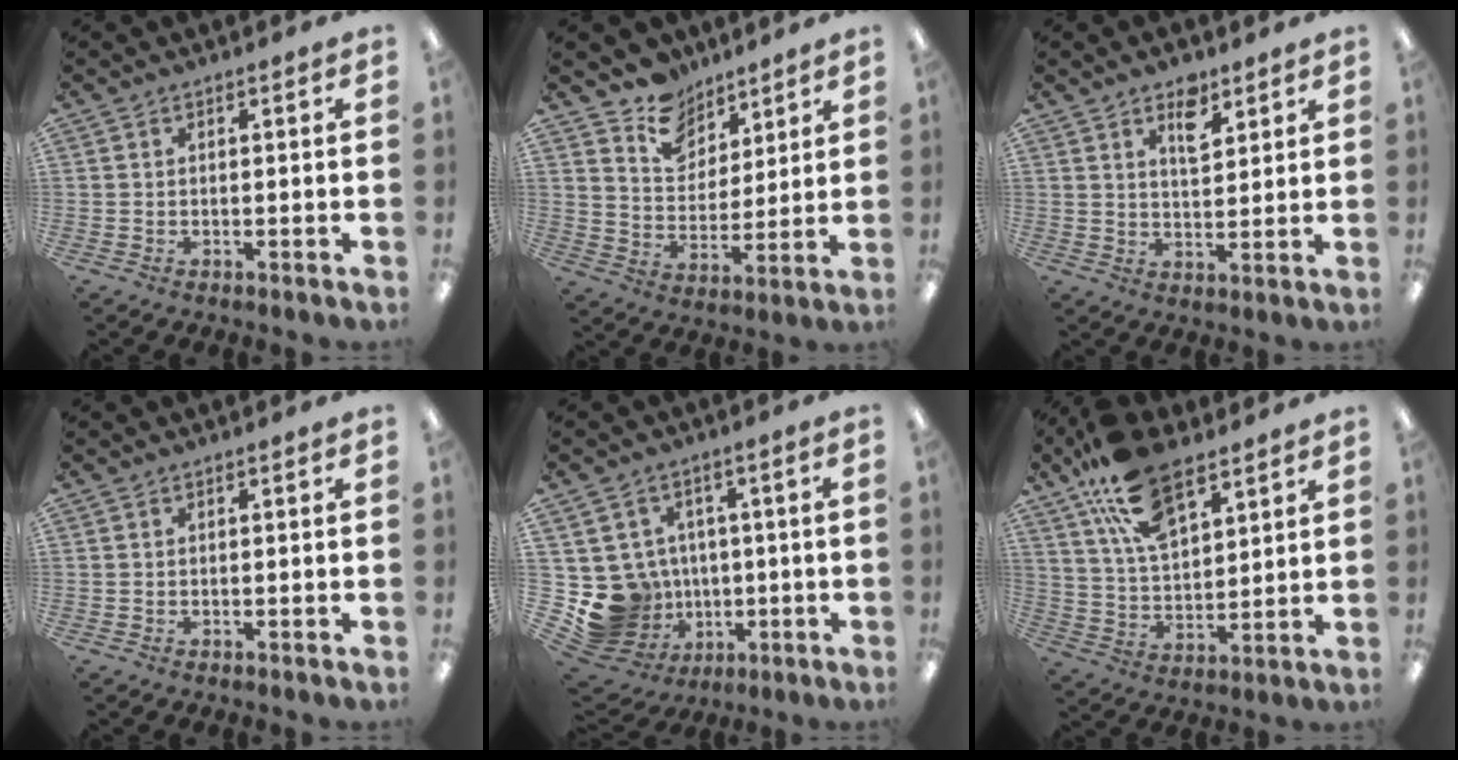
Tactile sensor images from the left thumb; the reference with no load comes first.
{"total": 10.8, "force": [8.2, 6.7, 1.8], "torque": [-0.038, -0.055, 0.159]}
{"total": 6.8, "force": [4.4, 3.4, 3.9], "torque": [-0.041, -0.022, 0.071]}
{"total": 0.0}
{"total": 12.1, "force": [-2.4, 11.4, 3.4], "torque": [-0.098, 0.003, -0.018]}
{"total": 17.2, "force": [10.6, 8.7, 10.4], "torque": [-0.187, -0.037, 0.192]}